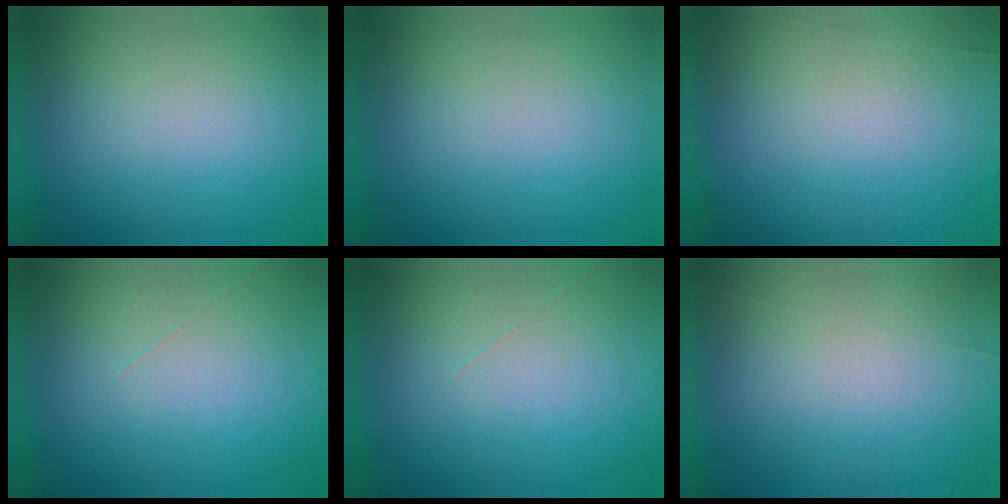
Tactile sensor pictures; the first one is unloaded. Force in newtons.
{"total": 0.0}
{"total": 5.8}
{"total": 1.1}
{"total": 1.1}
{"total": 4.5}